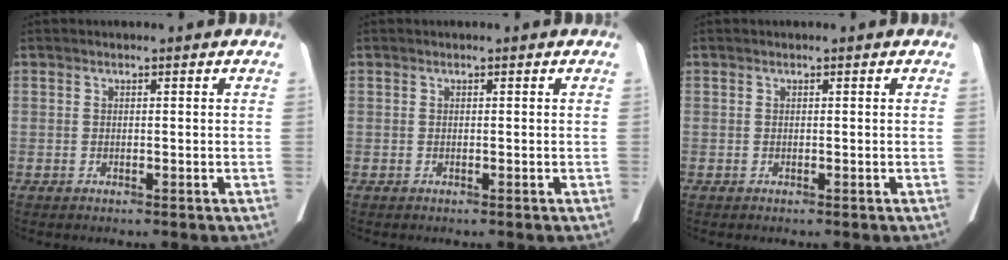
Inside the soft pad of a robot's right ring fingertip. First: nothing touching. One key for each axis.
{"total": 0.0}
{"total": 0.0}